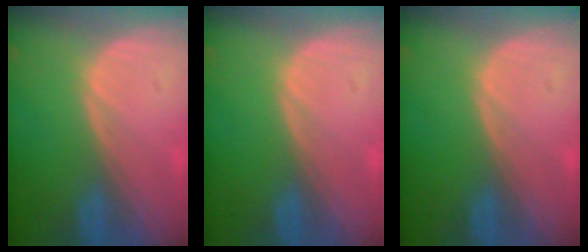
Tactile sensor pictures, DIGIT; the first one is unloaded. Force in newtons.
{"total": 0.0}
{"total": 0.0}